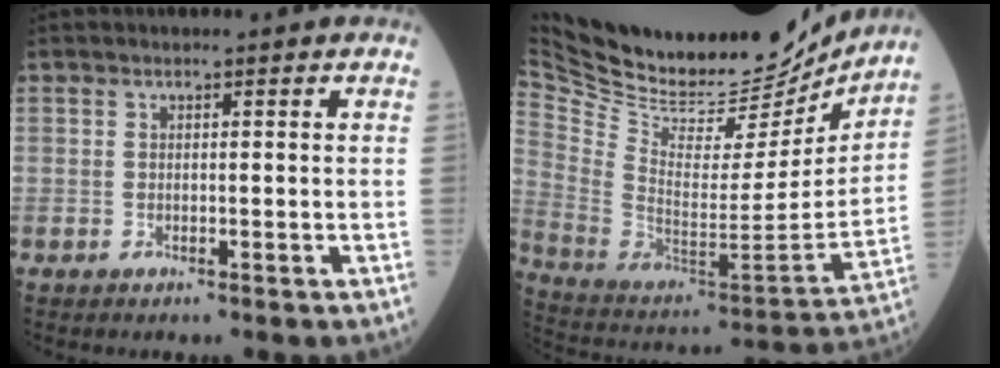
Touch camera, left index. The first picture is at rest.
{"total": 31.3, "force": [26.7, 10.0, 12.9], "torque": [-0.265, -0.042, 0.412]}